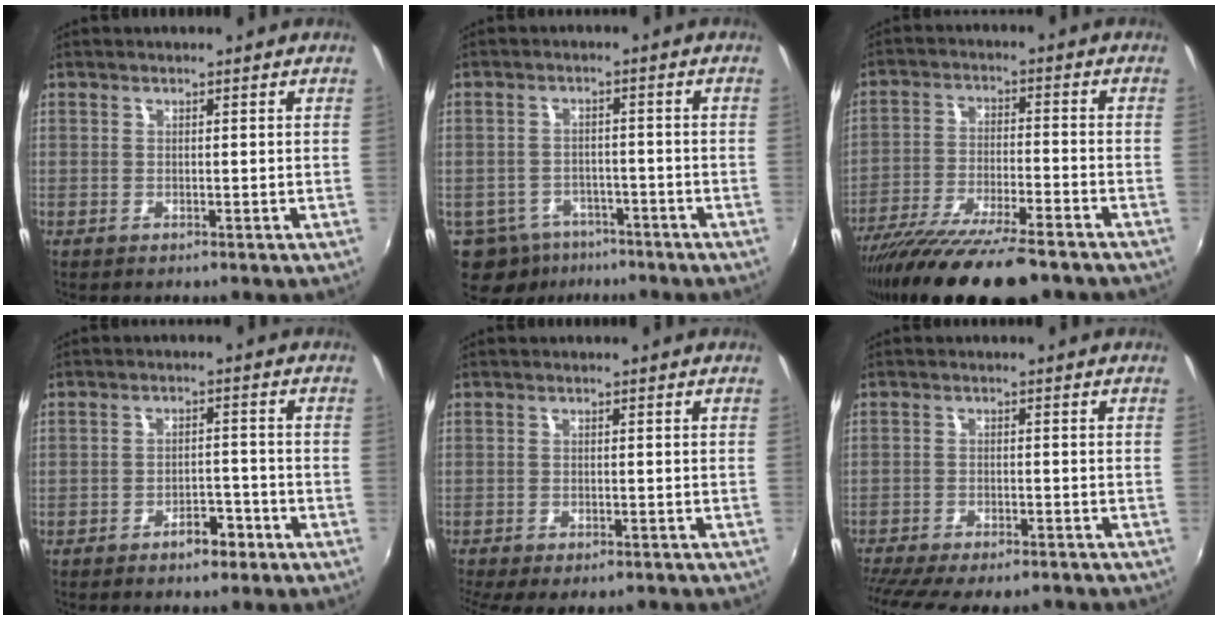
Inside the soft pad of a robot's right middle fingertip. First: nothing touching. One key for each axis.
{"total": 10.1, "fx": -6.6, "fy": 6.9, "fz": 3.2, "tx": -0.098, "ty": -0.001, "tz": -0.090}
{"total": 18.6, "fx": -14.9, "fy": 2.8, "fz": 10.7, "tx": -0.211, "ty": -0.051, "tz": -0.249}
{"total": 4.5, "fx": -3.2, "fy": 1.9, "fz": 2.5, "tx": -0.046, "ty": 0.007, "tz": -0.040}
{"total": 7.4, "fx": -6.0, "fy": 1.9, "fz": 3.9, "tx": -0.089, "ty": -0.031, "tz": -0.091}
{"total": 14.3, "fx": -12.2, "fy": 3.1, "fz": 6.8, "tx": -0.146, "ty": -0.042, "tz": -0.183}